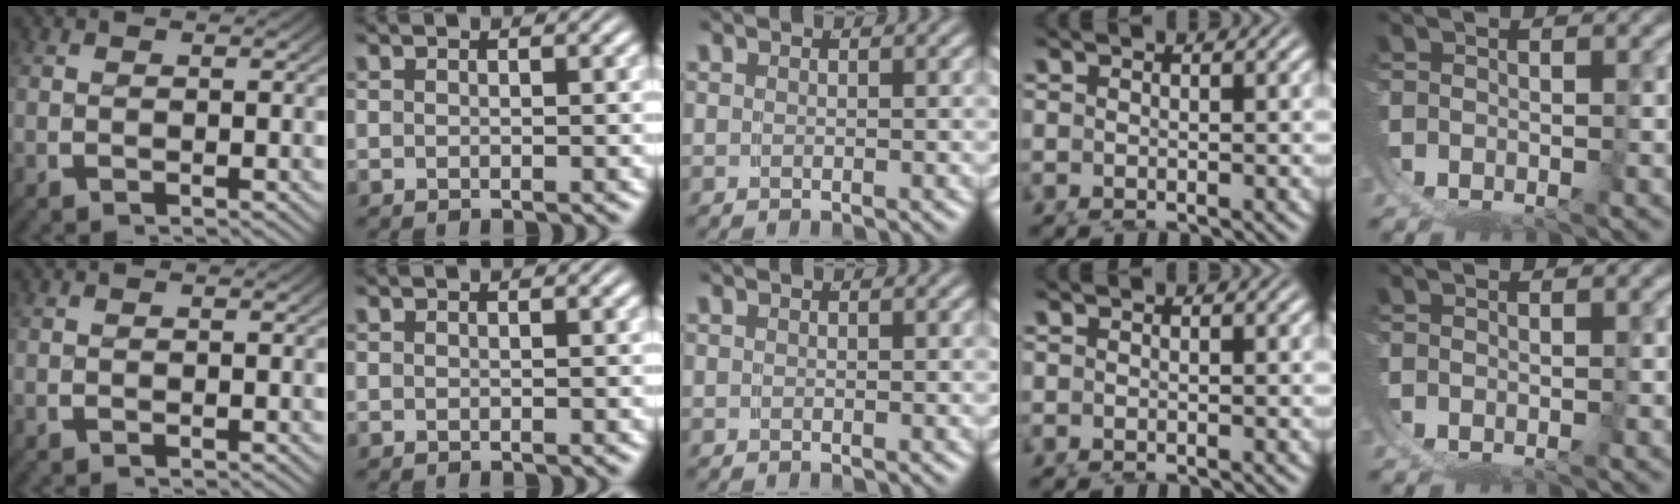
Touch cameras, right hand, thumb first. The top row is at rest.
{}